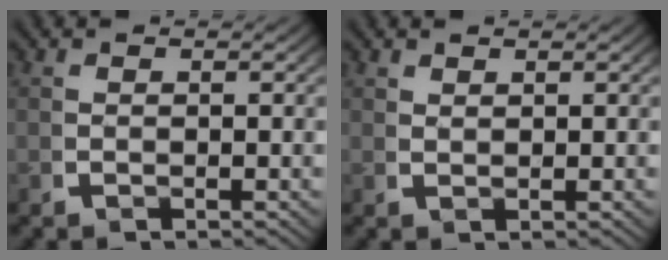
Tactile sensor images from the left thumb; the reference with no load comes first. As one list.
[{"total": 1.1, "force": [1.1, -0.2, -0.1], "torque": [0.008, 0.003, 0.027]}]